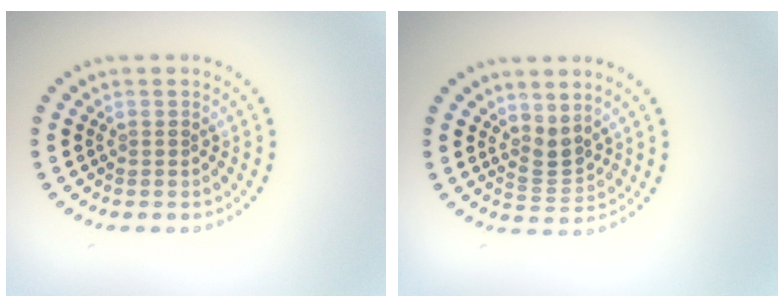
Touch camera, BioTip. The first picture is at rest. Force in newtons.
{"total": 2.1, "press": 1.4, "slide": 1.6}